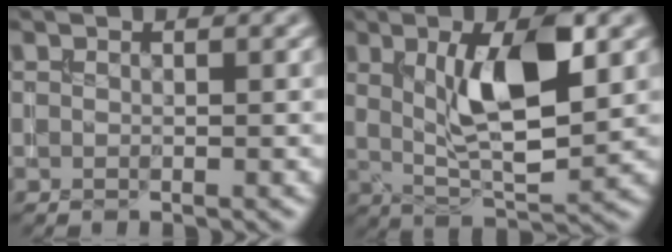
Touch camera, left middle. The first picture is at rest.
{"total": 8.3, "force": [2.1, 2.6, 7.6], "torque": [-0.130, -0.010, 0.038]}